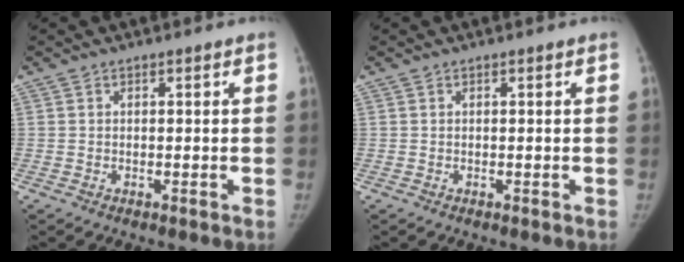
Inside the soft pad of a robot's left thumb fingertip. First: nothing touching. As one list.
[{"total": 0.0}]